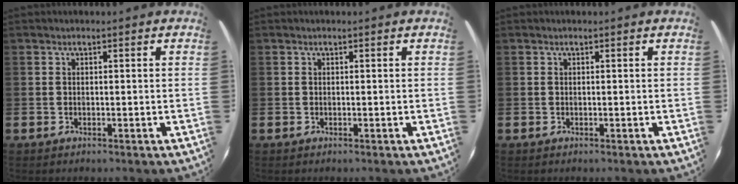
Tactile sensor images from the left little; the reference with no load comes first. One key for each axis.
{"total": 0.0}
{"total": 0.0}